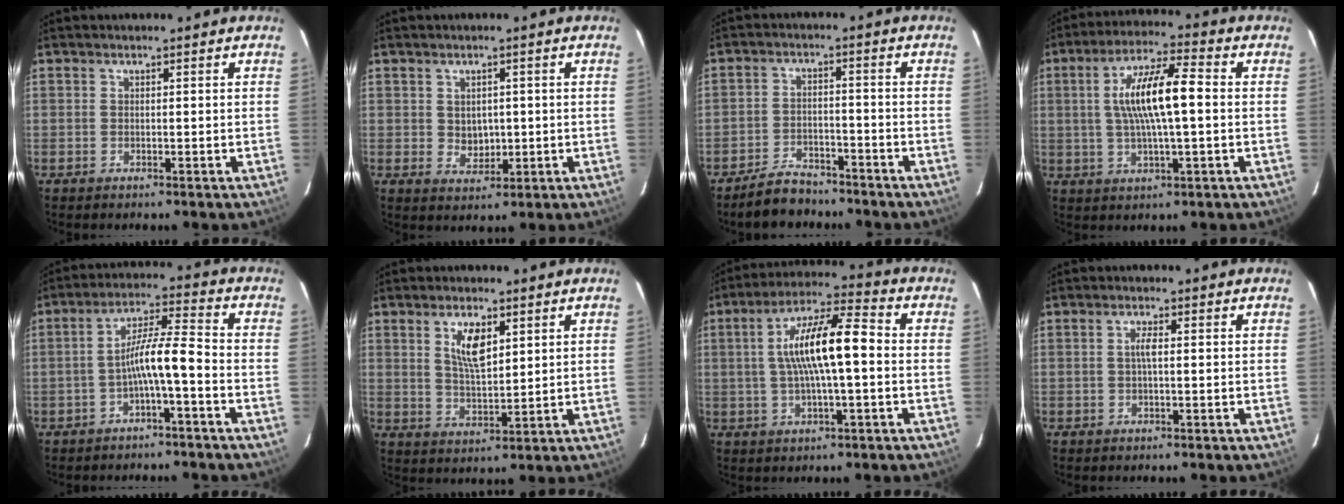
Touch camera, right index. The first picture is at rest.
{"total": 3.8, "force": [0.2, 3.1, 2.1], "torque": [-0.033, 0.002, 0.010]}
{"total": 6.7, "force": [-5.7, 3.0, 1.7], "torque": [-0.059, 0.012, -0.089]}
{"total": 11.6, "force": [0.7, 2.2, 11.4], "torque": [-0.210, 0.010, 0.012]}
{"total": 6.9, "force": [-3.0, 0.3, 6.2], "torque": [-0.131, 0.015, -0.052]}
{"total": 6.8, "force": [2.9, 2.8, 5.4], "torque": [-0.097, 0.000, 0.059]}
{"total": 12.7, "force": [0.1, 2.5, 12.5], "torque": [-0.223, 0.020, 0.001]}
{"total": 1.8, "force": [0.0, 0.2, 1.7], "torque": [-0.034, 0.003, -0.001]}